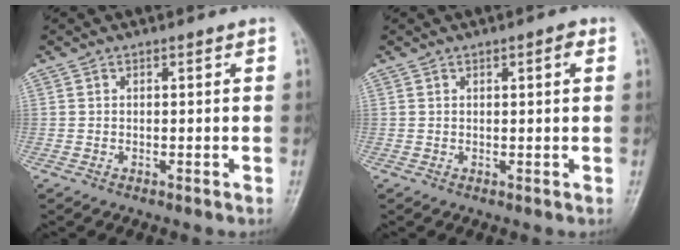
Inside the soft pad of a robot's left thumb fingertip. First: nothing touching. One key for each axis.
{"total": 1.7, "fx": 0.7, "fy": 0.4, "fz": 1.5, "tx": -0.021, "ty": 0.001, "tz": 0.009}